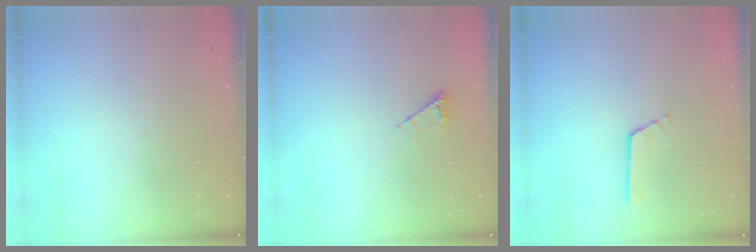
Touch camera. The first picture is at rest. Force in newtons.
{"total": 5.2, "press": 5.1, "slide": 0.8}
{"total": 2.9, "press": 2.9, "slide": 0.1}